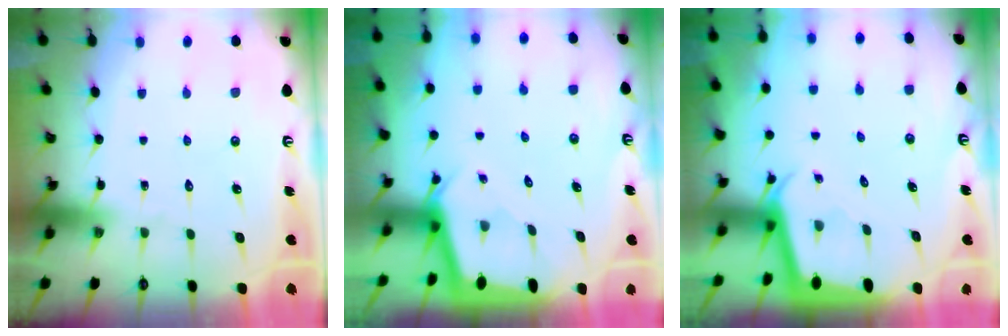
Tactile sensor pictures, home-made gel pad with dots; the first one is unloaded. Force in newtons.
{"total": 2.3, "press": 2.3, "slide": 0.1}
{"total": 2.0, "press": 2.0, "slide": 0.1}